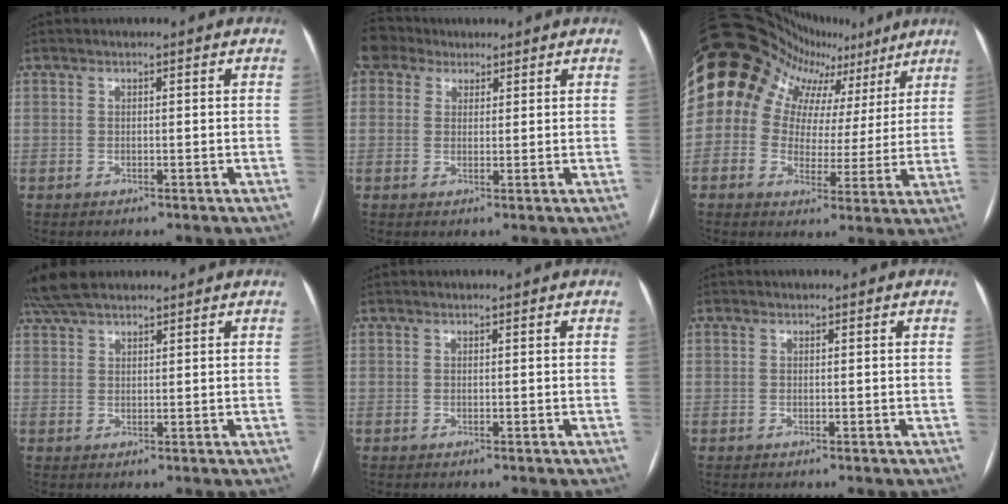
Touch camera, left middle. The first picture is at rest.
{"total": 3.2, "force": [2.7, 1.6, -0.5], "torque": [0.002, 0.018, 0.052]}
{"total": 18.9, "force": [10.9, 13.4, 7.7], "torque": [-0.143, 0.076, 0.146]}
{"total": 5.9, "force": [5.0, 1.6, 2.6], "torque": [-0.054, 0.030, 0.098]}
{"total": 0.0}
{"total": 1.3, "force": [-0.6, -0.9, -0.8], "torque": [0.014, -0.008, -0.010]}